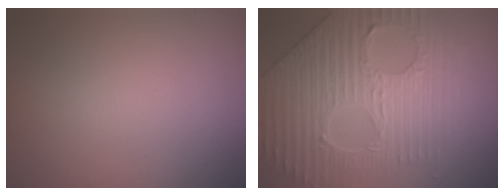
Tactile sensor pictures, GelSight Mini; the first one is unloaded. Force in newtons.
{"total": 7.7, "press": 6.4, "slide": 4.3}